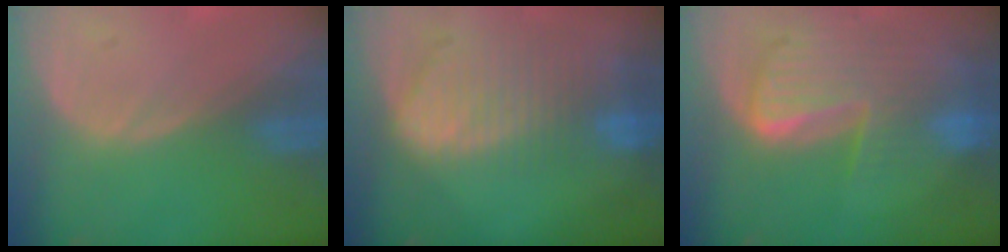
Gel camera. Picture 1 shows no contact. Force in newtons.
{"total": 10.1, "press": 8.5, "slide": 5.4}
{"total": 10.1, "press": 8.7, "slide": 5.1}